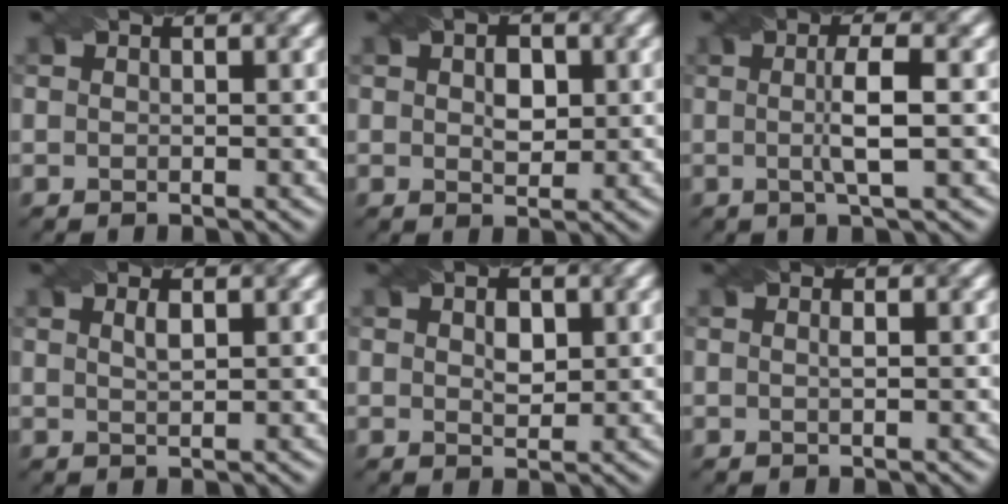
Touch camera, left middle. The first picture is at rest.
{"total": 2.4, "force": [0.4, 1.5, 1.8], "torque": [-0.031, 0.000, 0.009]}
{"total": 3.6, "force": [0.0, 0.6, 3.5], "torque": [-0.063, 0.000, -0.001]}
{"total": 1.1, "force": [0.6, 0.3, 0.9], "torque": [-0.016, 0.004, 0.011]}
{"total": 1.9, "force": [0.6, 1.2, 1.4], "torque": [-0.024, -0.002, 0.012]}
{"total": 0.6, "force": [0.1, 0.1, 0.6], "torque": [-0.011, 0.001, 0.000]}